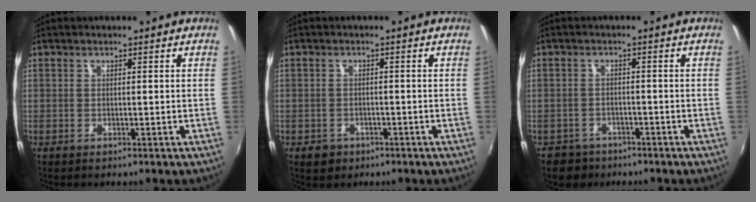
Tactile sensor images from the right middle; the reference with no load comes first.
{"total": 2.7, "force": [-1.4, 2.2, 0.9], "torque": [-0.025, -0.001, -0.018]}
{"total": 4.0, "force": [-2.8, 2.8, 0.5], "torque": [-0.027, 0.002, -0.046]}